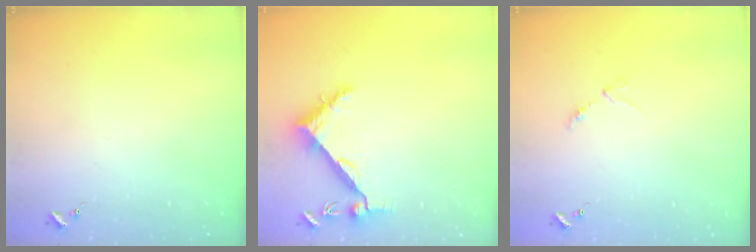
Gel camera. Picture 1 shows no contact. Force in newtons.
{"total": 6.4, "press": 6.4, "slide": 0.7}
{"total": 2.8, "press": 2.8, "slide": 0.5}